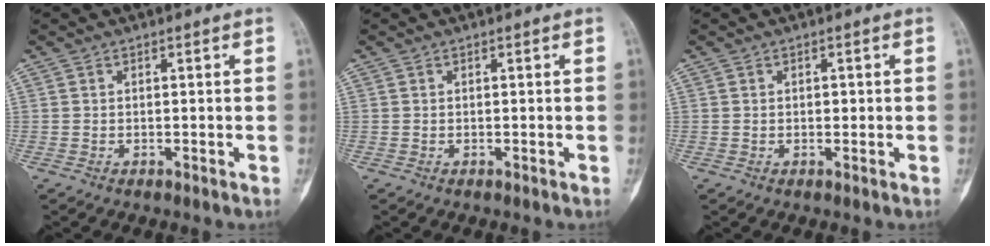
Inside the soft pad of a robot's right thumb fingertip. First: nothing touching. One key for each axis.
{"total": 0.0}
{"total": 0.9, "fx": 0.1, "fy": 0.6, "fz": 0.6, "tx": -0.007, "ty": 0.001, "tz": 0.003}